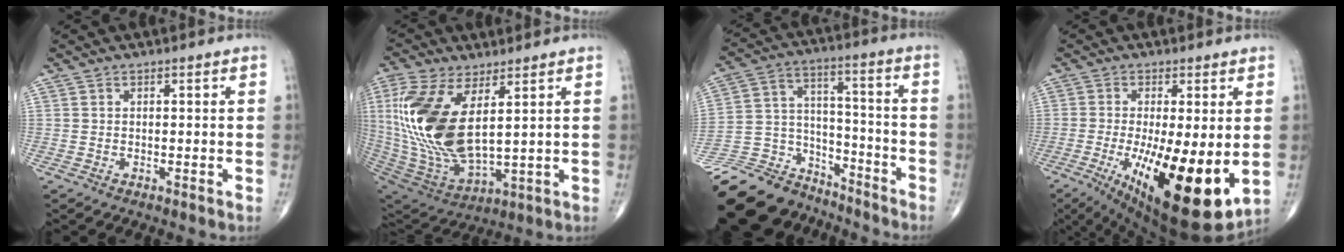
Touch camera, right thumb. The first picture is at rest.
{"total": 21.0, "force": [5.1, 9.7, 17.9], "torque": [-0.390, -0.032, 0.107]}
{"total": 23.6, "force": [-20.2, 10.6, 6.1], "torque": [-0.151, 0.084, -0.333]}
{"total": 19.4, "force": [-4.0, 5.9, 18.1], "torque": [-0.278, -0.037, -0.041]}